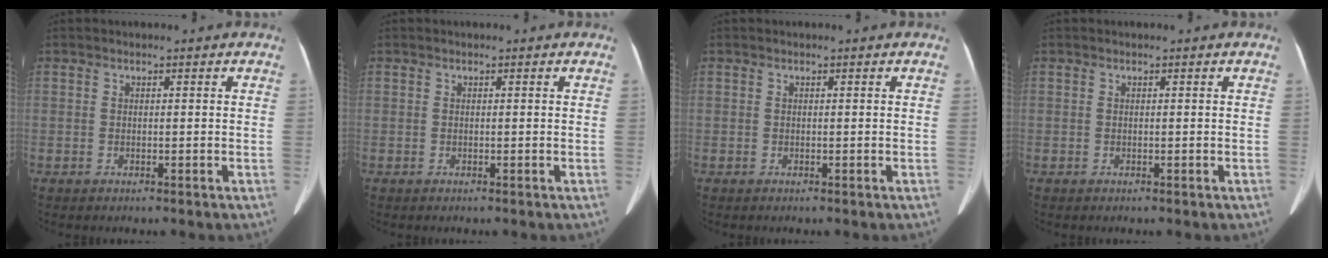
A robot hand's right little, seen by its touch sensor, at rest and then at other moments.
{"total": 0.0}
{"total": 0.0}
{"total": 0.0}